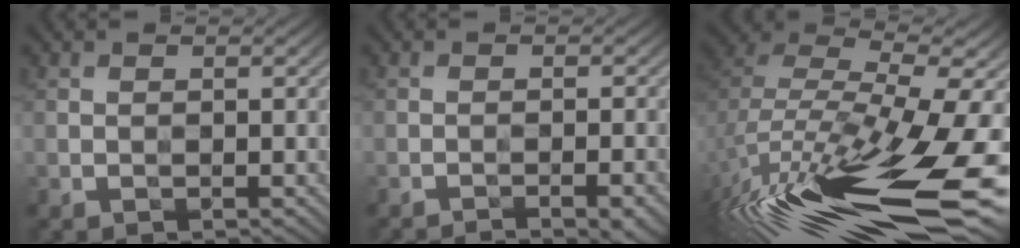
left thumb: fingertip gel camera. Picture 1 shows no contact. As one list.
[{"total": 4.4, "force": [-3.4, 0.4, 2.8], "torque": [-0.044, 0.012, -0.058]}, {"total": 18.2, "force": [-7.7, 7.6, 14.6], "torque": [-0.301, -0.034, -0.121]}]